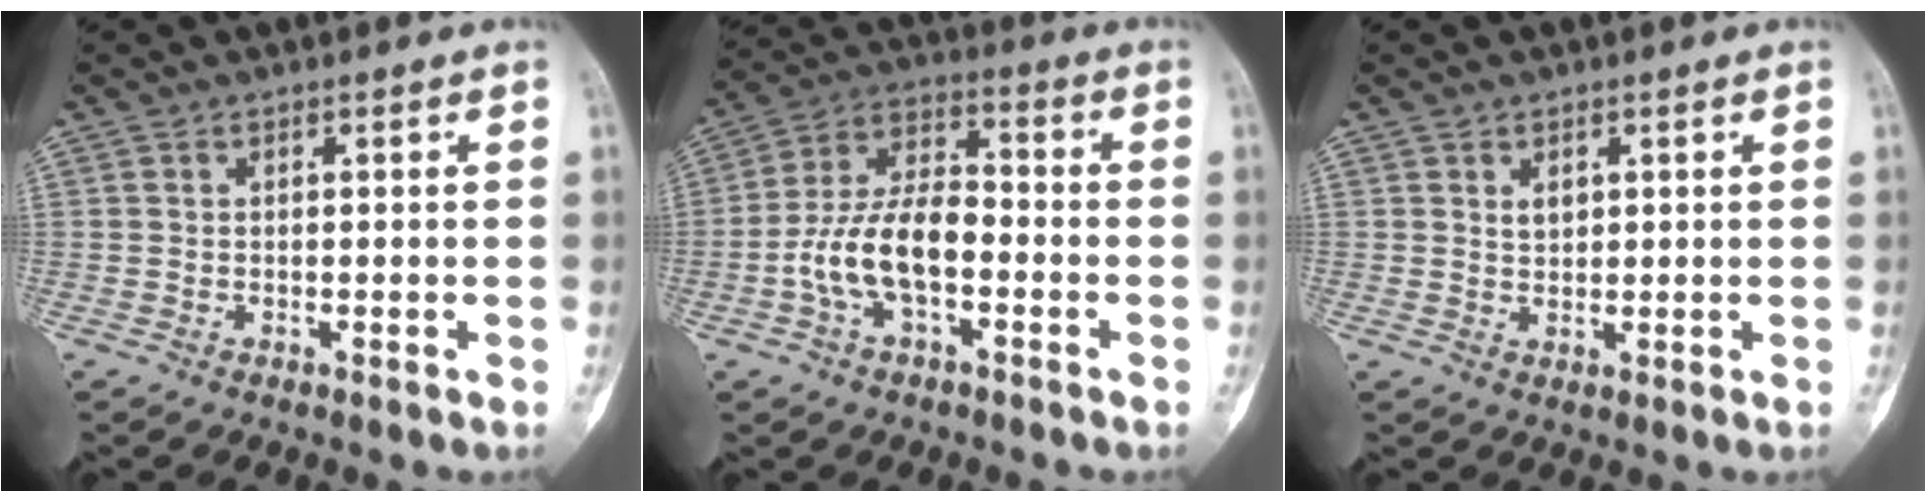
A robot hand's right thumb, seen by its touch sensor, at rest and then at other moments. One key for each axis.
{"total": 12.3, "fx": -3.3, "fy": 6.4, "fz": 10.0, "tx": -0.190, "ty": 0.043, "tz": -0.068}
{"total": 2.2, "fx": 0.9, "fy": 1.5, "fz": 1.3, "tx": -0.012, "ty": -0.005, "tz": 0.016}